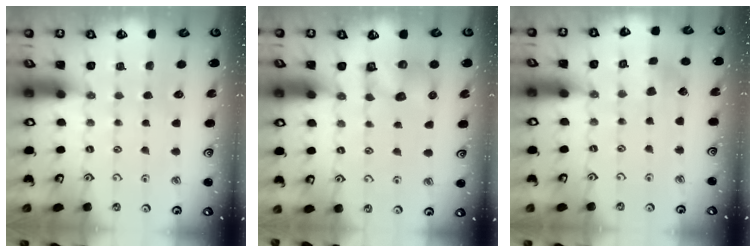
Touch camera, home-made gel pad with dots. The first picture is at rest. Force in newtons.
{"total": 9.2, "press": 9.2, "slide": 0.4}
{"total": 1.9, "press": 1.9, "slide": 0.2}